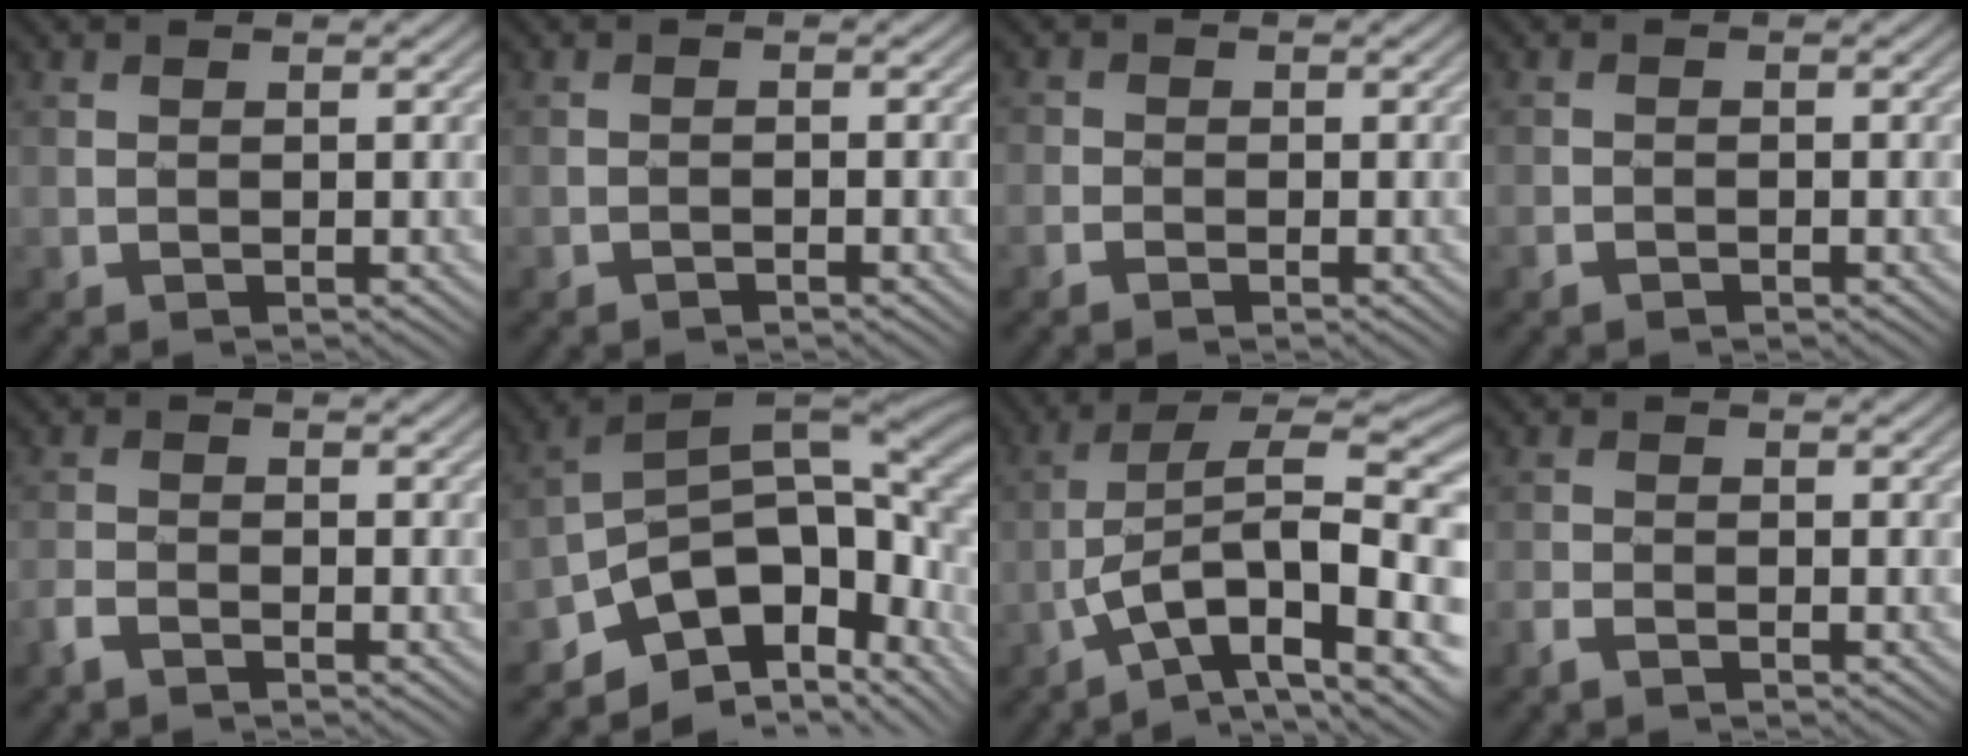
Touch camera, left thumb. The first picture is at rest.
{"total": 0.7, "force": [-0.7, 0.0, 0.3], "torque": [-0.004, -0.001, -0.012]}
{"total": 1.6, "force": [-1.0, 1.3, 0.3], "torque": [0.002, -0.002, -0.026]}
{"total": 1.2, "force": [-1.0, 0.6, 0.4], "torque": [-0.009, -0.004, -0.019]}
{"total": 2.2, "force": [-1.9, 0.6, 1.0], "torque": [-0.027, -0.005, -0.046]}
{"total": 14.3, "force": [-4.1, 9.7, 9.6], "torque": [-0.160, -0.029, -0.062]}
{"total": 13.2, "force": [-3.4, 5.2, 11.7], "torque": [-0.194, -0.001, -0.059]}
{"total": 1.9, "force": [-1.6, 0.6, 0.8], "torque": [-0.024, -0.005, -0.037]}